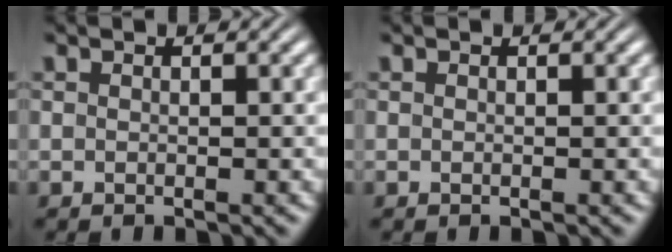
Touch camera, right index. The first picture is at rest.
{"total": 0.0}